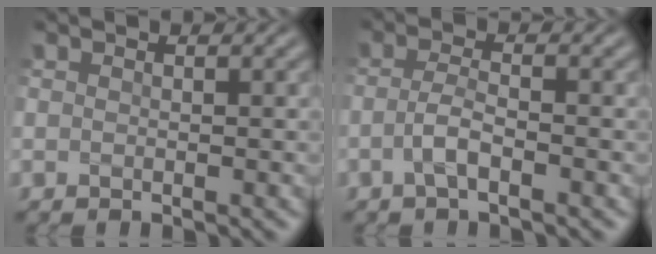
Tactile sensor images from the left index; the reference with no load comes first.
{"total": 2.0, "force": [-0.7, 0.5, 1.8], "torque": [-0.039, 0.007, -0.021]}